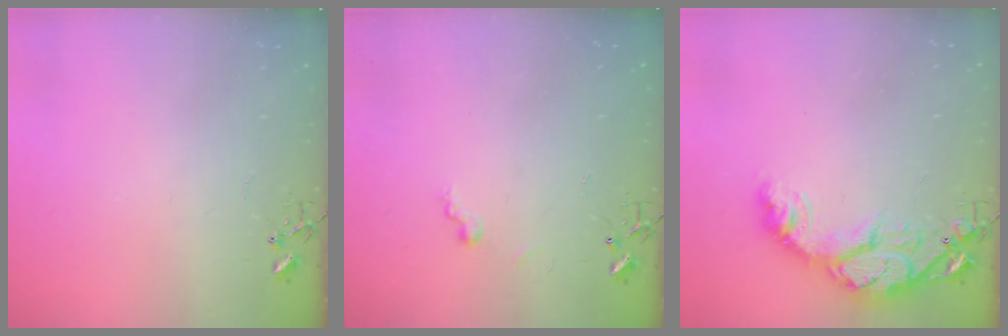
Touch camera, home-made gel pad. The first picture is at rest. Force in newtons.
{"total": 6.2, "press": 6.2, "slide": 0.5}
{"total": 16.0, "press": 15.9, "slide": 1.3}